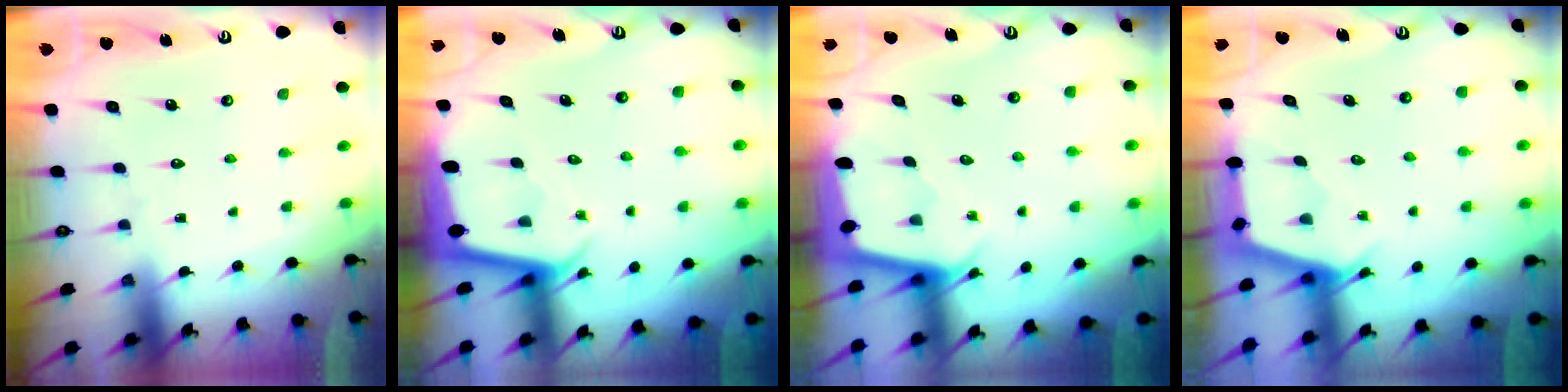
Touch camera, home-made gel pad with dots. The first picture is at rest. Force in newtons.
{"total": 2.2, "press": 2.2, "slide": 0.1}
{"total": 1.9, "press": 1.9, "slide": 0.3}
{"total": 2.5, "press": 2.5, "slide": 0.3}